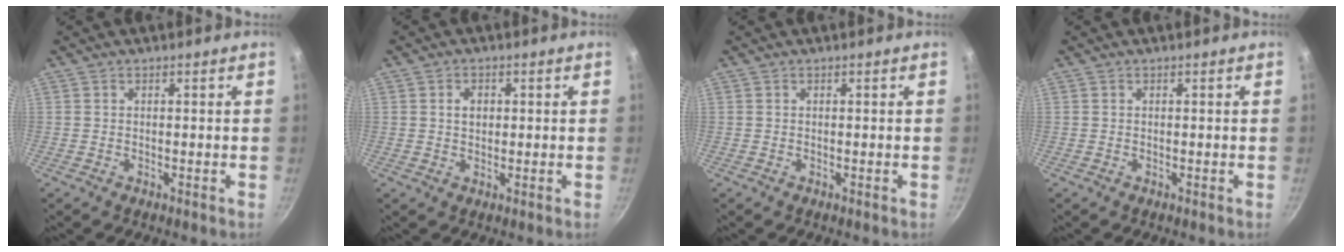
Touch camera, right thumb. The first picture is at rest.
{"total": 2.6, "force": [0.5, 1.9, 1.6], "torque": [-0.015, 0.002, 0.008]}
{"total": 0.0}
{"total": 0.0}